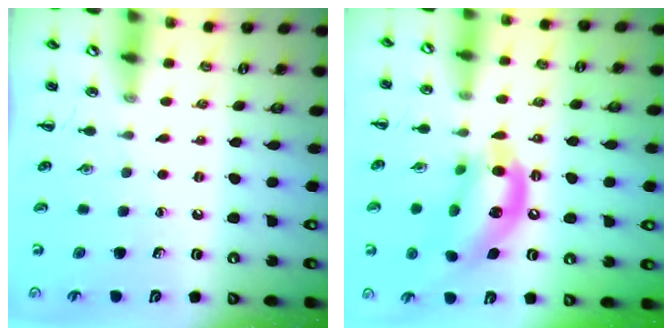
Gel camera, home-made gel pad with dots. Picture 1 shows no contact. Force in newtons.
{"total": 14.2, "press": 13.8, "slide": 3.3}